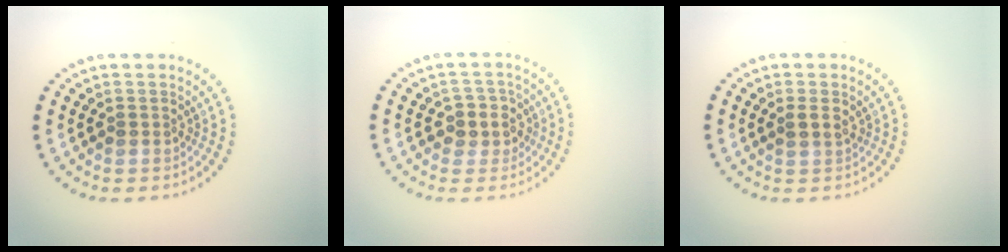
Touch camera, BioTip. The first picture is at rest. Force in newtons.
{"total": 2.6, "press": 2.3, "slide": 1.1}
{"total": 0.7, "press": 0.7, "slide": 0.3}